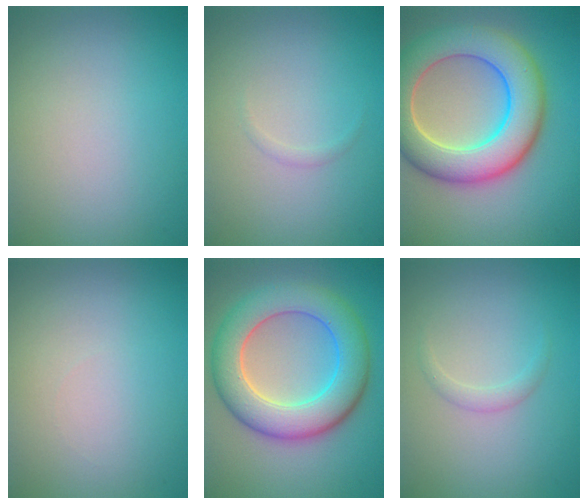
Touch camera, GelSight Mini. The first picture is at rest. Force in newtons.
{"total": 0.5, "press": 0.5, "slide": 0.0}
{"total": 10.0, "press": 10.0, "slide": 0.8}
{"total": 0.0}
{"total": 8.6, "press": 8.5, "slide": 0.5}
{"total": 1.1, "press": 1.1, "slide": 0.1}